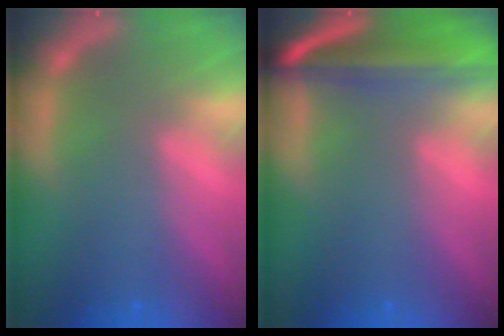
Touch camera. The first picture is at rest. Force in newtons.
{"total": 9.5}